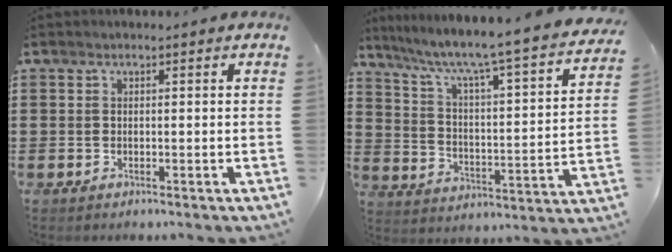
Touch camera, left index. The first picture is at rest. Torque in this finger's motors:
{"motor_torque": [0.02, -0.02, 0.05, -0.03]}